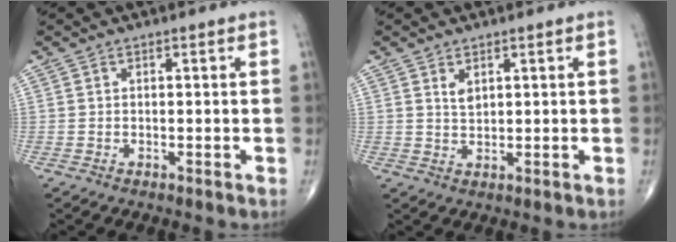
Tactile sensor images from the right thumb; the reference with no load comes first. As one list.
[{"total": 2.2, "force": [1.2, 1.2, 1.5], "torque": [-0.022, -0.008, 0.026]}]